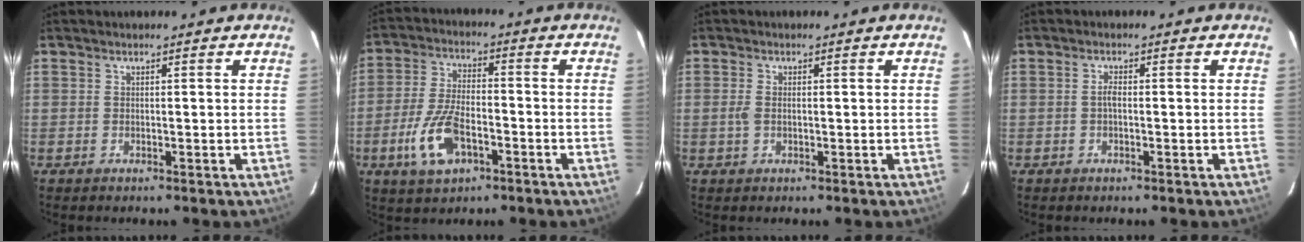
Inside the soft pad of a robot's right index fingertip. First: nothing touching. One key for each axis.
{"total": 11.0, "fx": -4.7, "fy": 5.2, "fz": 8.4, "tx": -0.186, "ty": -0.003, "tz": -0.083}
{"total": 1.9, "fx": -0.3, "fy": 1.1, "fz": 1.6, "tx": -0.035, "ty": 0.000, "tz": -0.005}
{"total": 1.2, "fx": -0.2, "fy": 0.5, "fz": 1.1, "tx": -0.022, "ty": 0.005, "tz": -0.006}